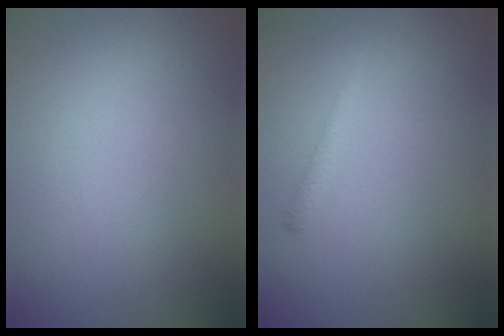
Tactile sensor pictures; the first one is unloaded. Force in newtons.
{"total": 1.1, "press": 1.1, "slide": 0.0}